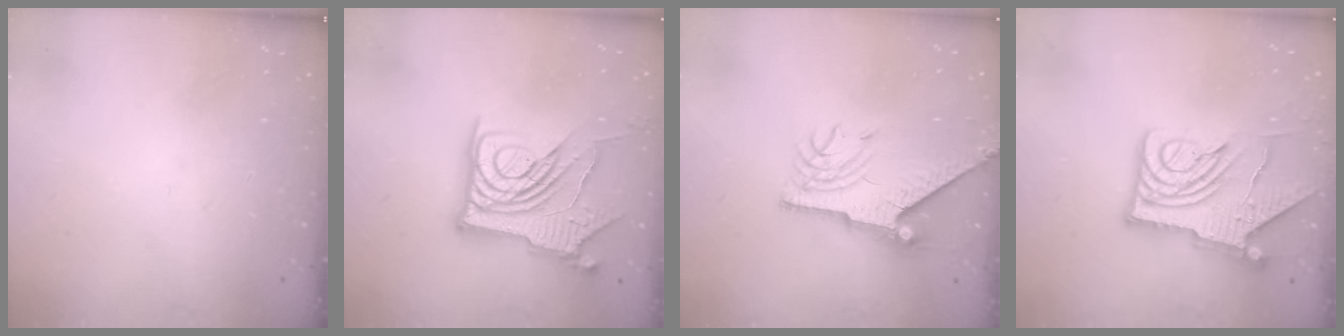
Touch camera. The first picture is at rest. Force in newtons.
{"total": 16.5, "press": 16.4, "slide": 1.7}
{"total": 9.1, "press": 9.1, "slide": 0.6}
{"total": 13.5, "press": 13.4, "slide": 1.6}